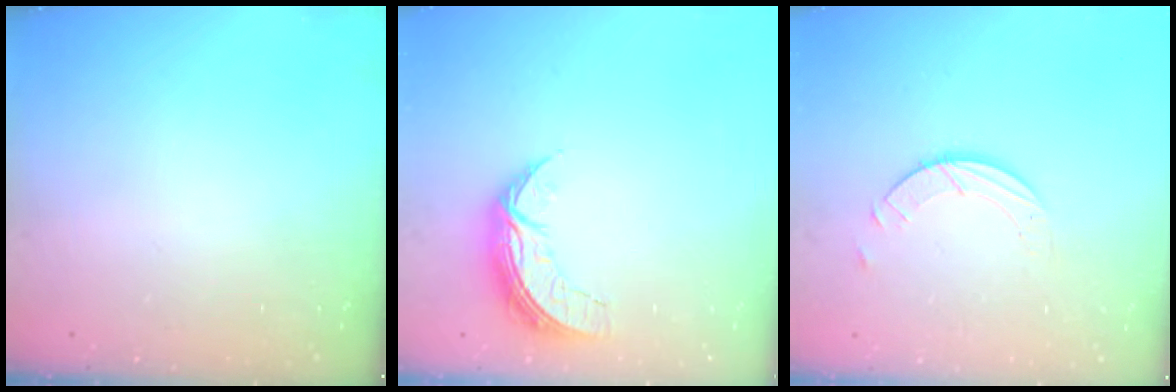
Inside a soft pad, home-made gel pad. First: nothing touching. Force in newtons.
{"total": 8.8, "press": 8.8, "slide": 0.6}
{"total": 3.9, "press": 3.9, "slide": 0.4}